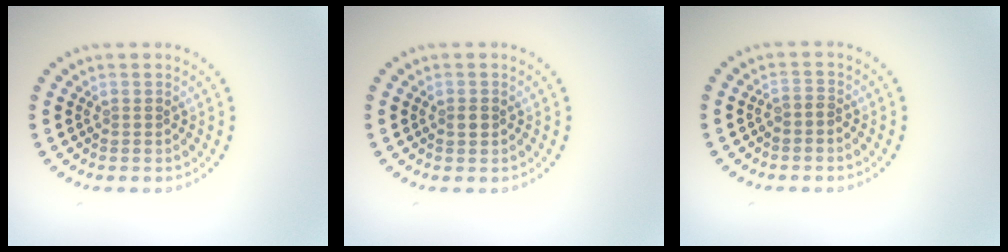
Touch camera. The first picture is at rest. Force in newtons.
{"total": 1.2, "press": 1.1, "slide": 0.3}
{"total": 0.9, "press": 0.5, "slide": 0.8}